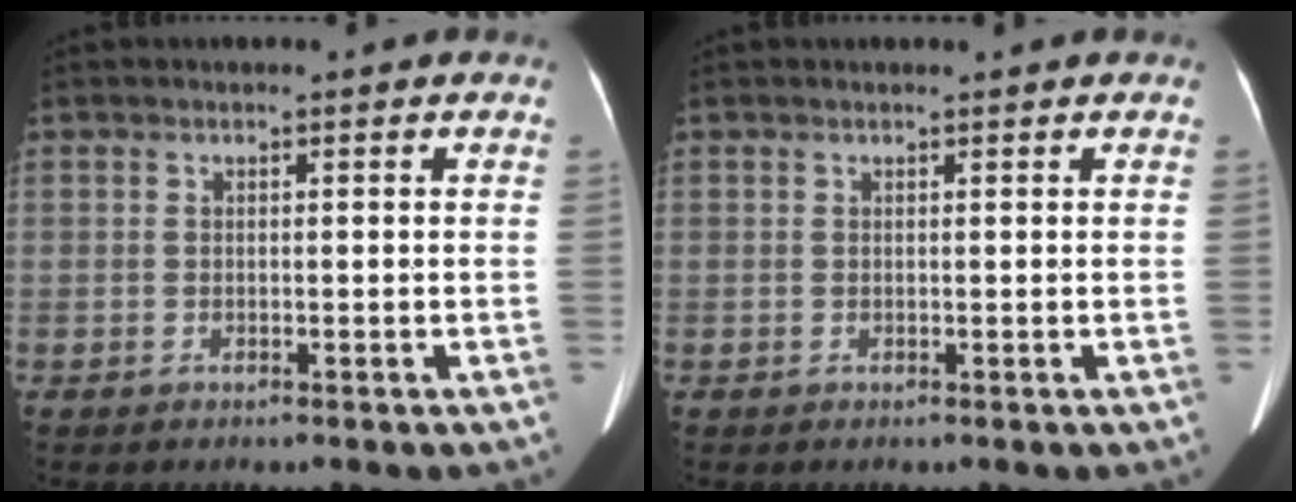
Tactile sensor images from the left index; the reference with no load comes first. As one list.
[{"total": 0.8, "force": [0.7, -0.1, 0.2], "torque": [-0.007, 0.002, 0.013]}]